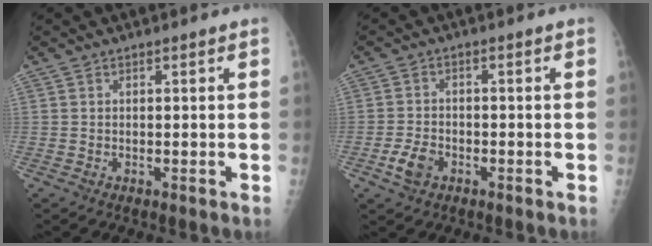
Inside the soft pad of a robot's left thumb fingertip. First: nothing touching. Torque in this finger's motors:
{"motor_torque": [-0.40, 0.49, 0.18, 0.02, 0.03]}